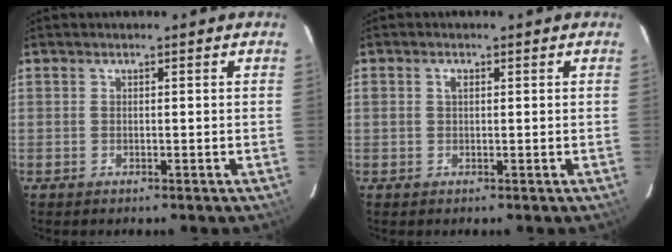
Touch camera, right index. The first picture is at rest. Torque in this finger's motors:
{"motor_torque": [0.15, -0.03, 0.07, 0.03]}